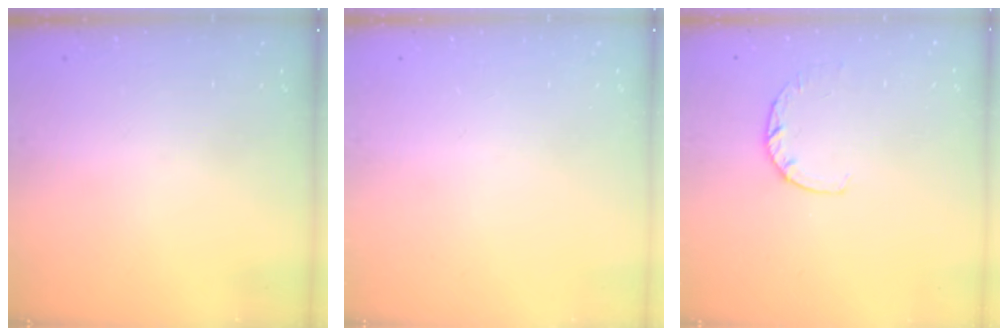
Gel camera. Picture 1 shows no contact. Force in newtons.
{"total": 0.0}
{"total": 3.0, "press": 2.9, "slide": 0.4}